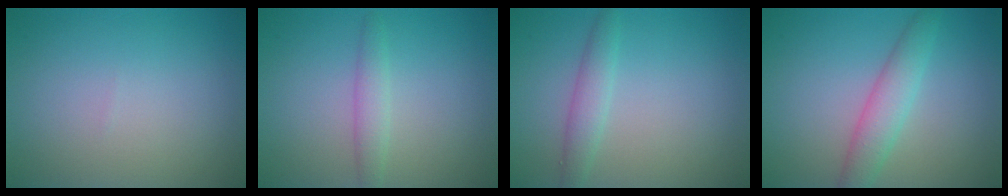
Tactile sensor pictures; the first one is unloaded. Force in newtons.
{"total": 1.8, "press": 1.8, "slide": 0.1}
{"total": 1.9, "press": 1.9, "slide": 0.0}
{"total": 3.2, "press": 3.2, "slide": 0.1}